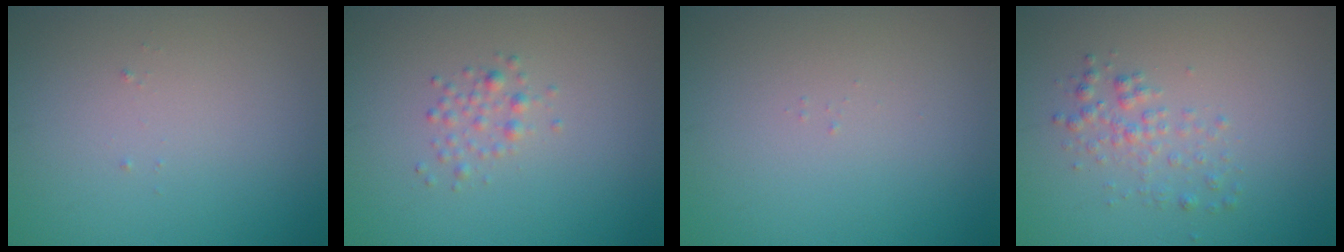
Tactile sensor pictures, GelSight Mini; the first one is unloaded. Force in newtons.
{"total": 1.3, "press": 1.3, "slide": 0.0}
{"total": 0.0}
{"total": 1.8, "press": 1.8, "slide": 0.0}